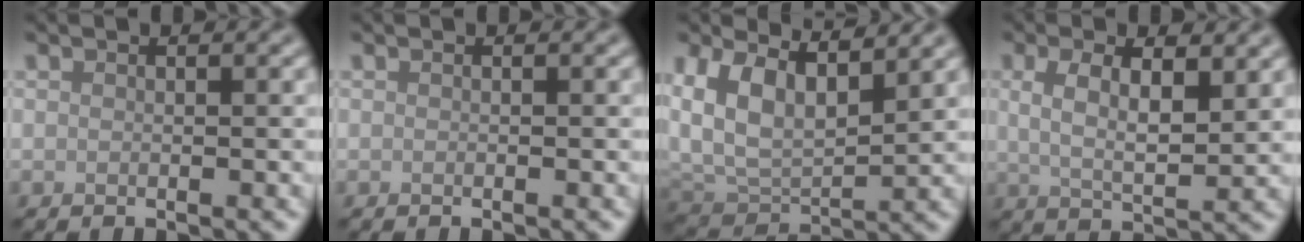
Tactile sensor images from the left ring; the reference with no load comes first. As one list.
[{"total": 0.0}, {"total": 8.6, "force": [4.2, 4.7, 5.8], "torque": [-0.106, 0.000, 0.074]}, {"total": 4.6, "force": [1.6, 1.7, 4.0], "torque": [-0.080, -0.002, 0.031]}]